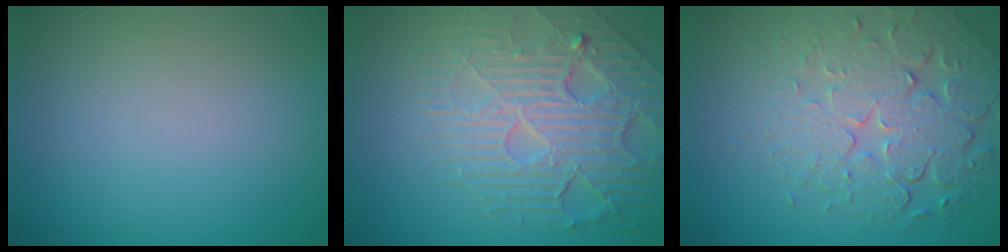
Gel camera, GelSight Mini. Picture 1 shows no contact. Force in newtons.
{"total": 7.6, "press": 5.4, "slide": 5.4}
{"total": 6.9, "press": 5.2, "slide": 4.6}